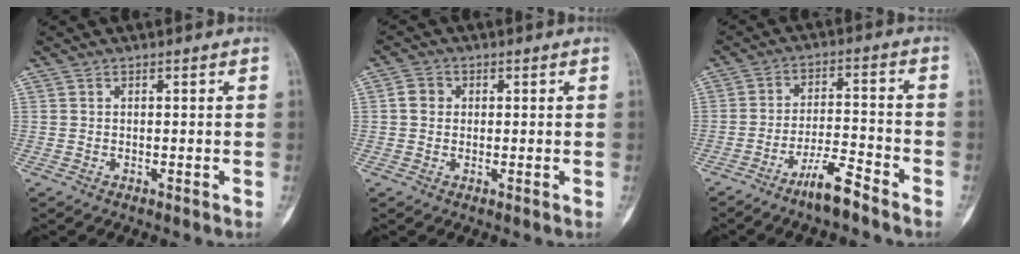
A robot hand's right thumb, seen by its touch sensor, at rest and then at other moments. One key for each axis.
{"total": 2.7, "fx": 0.2, "fy": 2.4, "fz": 1.2, "tx": -0.014, "ty": 0.007, "tz": 0.000}
{"total": 7.2, "fx": -5.4, "fy": 1.0, "fz": 4.6, "tx": -0.090, "ty": 0.041, "tz": -0.100}